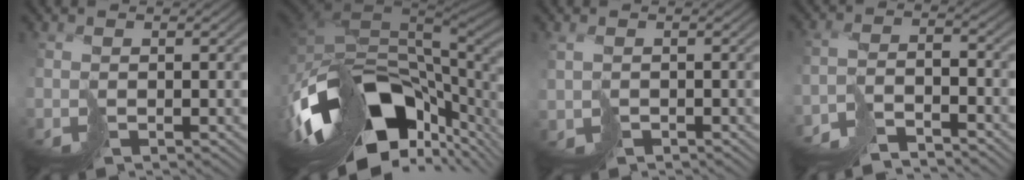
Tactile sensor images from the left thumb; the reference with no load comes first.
{"total": 17.6, "force": [-6.7, 10.0, 12.9], "torque": [-0.282, -0.046, -0.093]}
{"total": 2.1, "force": [-0.1, 1.7, 1.2], "torque": [-0.038, -0.011, -0.002]}
{"total": 6.3, "force": [-5.3, 1.3, 3.1], "torque": [-0.069, -0.001, -0.110]}